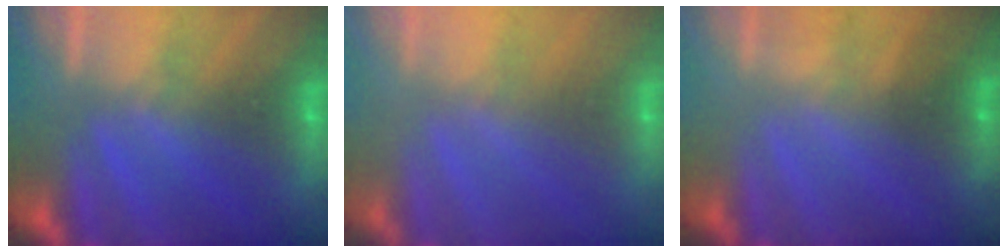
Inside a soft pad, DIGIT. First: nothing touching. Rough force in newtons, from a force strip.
{"total": 6.5}
{"total": 1.8}